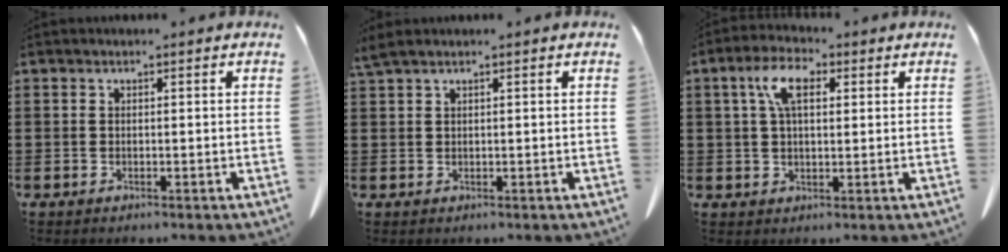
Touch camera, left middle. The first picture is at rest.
{"total": 1.4, "force": [1.0, 0.1, 0.9], "torque": [-0.022, -0.001, 0.021]}
{"total": 6.7, "force": [2.6, 3.0, 5.3], "torque": [-0.116, 0.012, 0.046]}